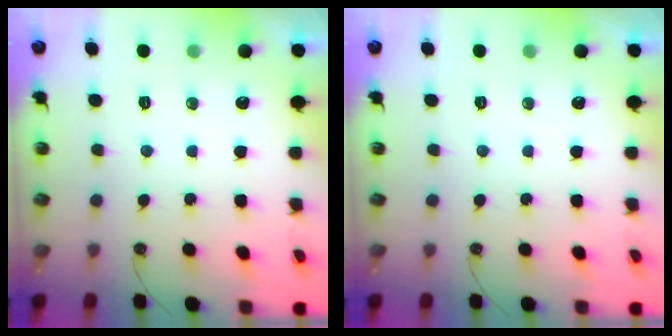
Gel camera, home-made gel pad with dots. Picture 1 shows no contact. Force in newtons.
{"total": 0.0}